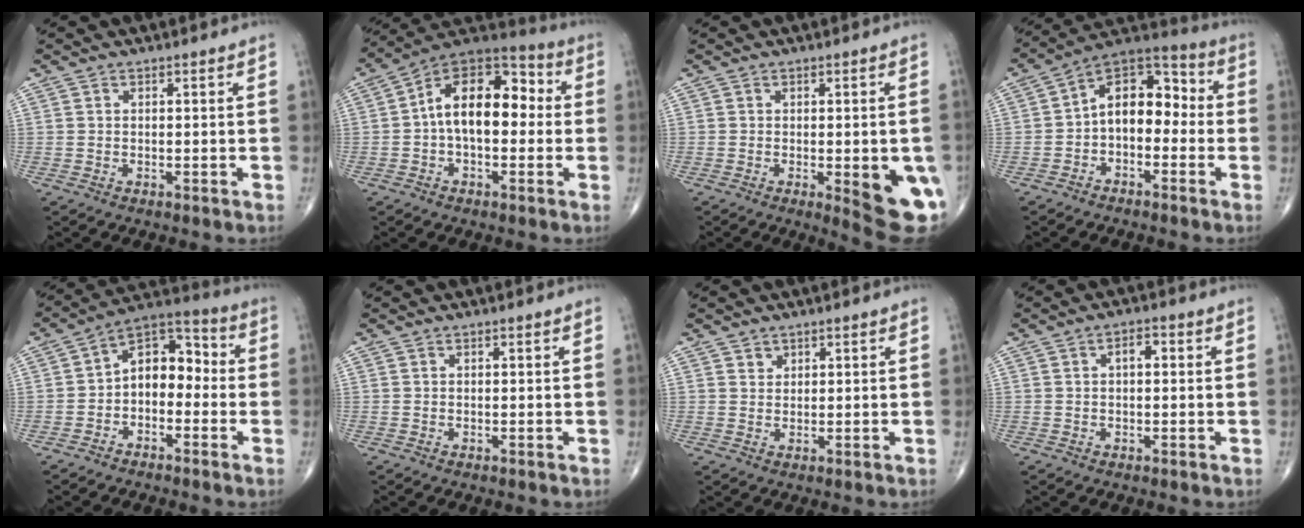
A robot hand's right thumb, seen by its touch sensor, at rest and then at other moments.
{"total": 15.8, "force": [0.4, 9.3, 12.8], "torque": [-0.179, 0.048, -0.008]}
{"total": 11.6, "force": [-2.9, 3.4, 10.7], "torque": [-0.115, -0.015, -0.025]}
{"total": 11.8, "force": [-1.4, 7.7, 8.9], "torque": [-0.105, 0.049, -0.043]}
{"total": 10.1, "force": [-1.7, 6.8, 7.3], "torque": [-0.083, 0.048, -0.048]}
{"total": 0.0}
{"total": 1.5, "force": [1.0, 1.1, 0.2], "torque": [0.012, -0.006, 0.015]}
{"total": 2.6, "force": [0.4, 1.4, 2.2], "torque": [-0.032, 0.009, 0.001]}